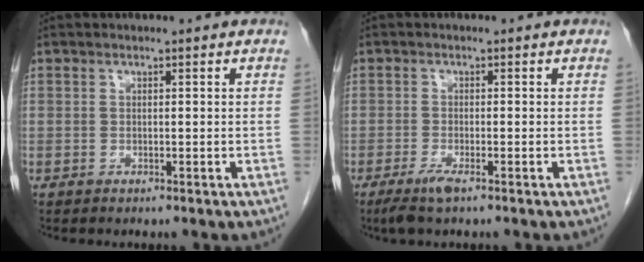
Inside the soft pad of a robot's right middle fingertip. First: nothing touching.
{"total": 2.8, "force": [-1.8, 0.2, 2.2], "torque": [-0.049, -0.008, -0.036]}